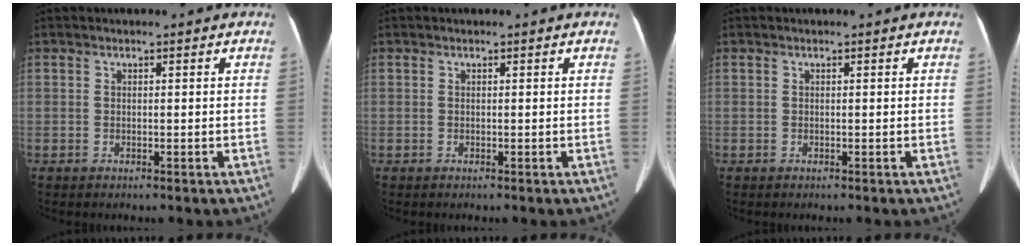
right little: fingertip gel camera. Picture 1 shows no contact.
{"total": 0.0}
{"total": 0.0}